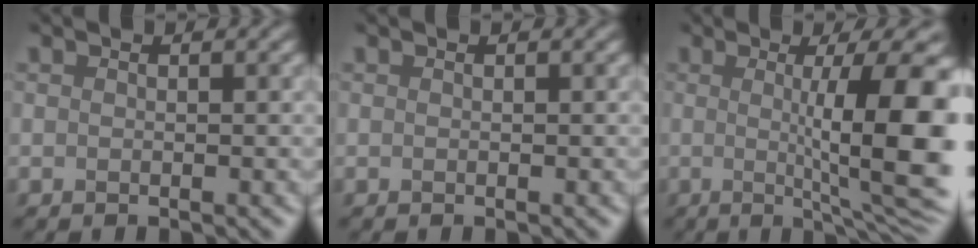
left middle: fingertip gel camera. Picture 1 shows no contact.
{"total": 0.0}
{"total": 9.7, "force": [-0.3, 1.4, 9.6], "torque": [-0.126, 0.000, 0.017]}